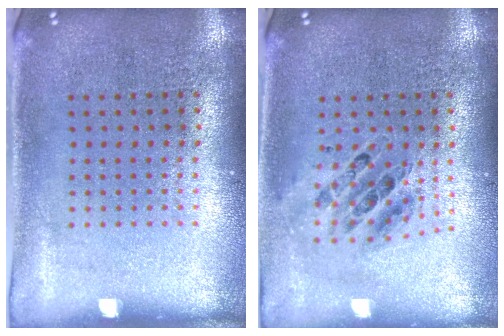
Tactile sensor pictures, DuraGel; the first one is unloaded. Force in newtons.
{"total": 0.8, "press": 0.8, "slide": 0.1}